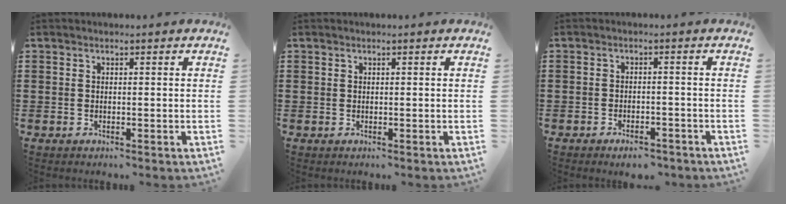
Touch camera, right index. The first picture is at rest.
{"total": 0.0}
{"total": 2.6, "force": [-2.4, 0.5, 0.7], "torque": [-0.016, 0.002, -0.048]}